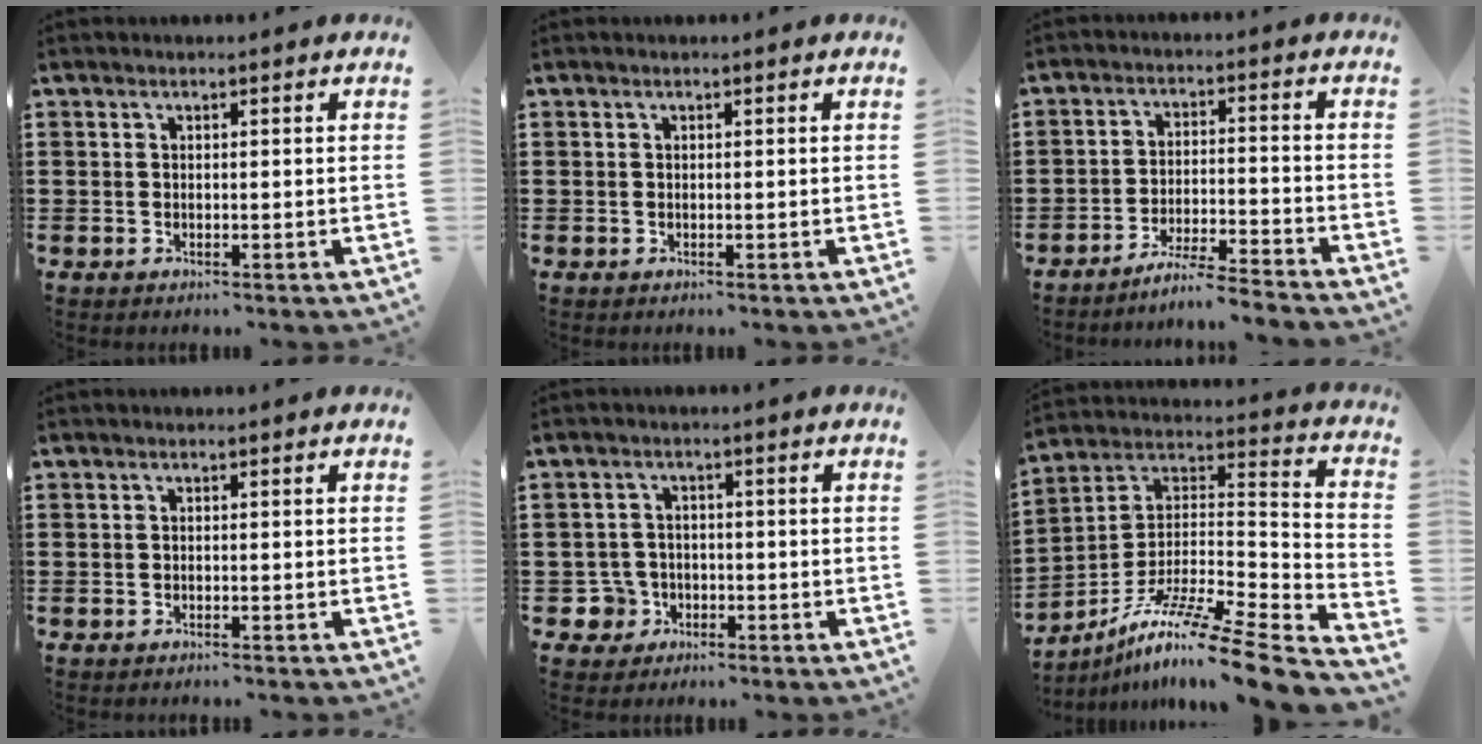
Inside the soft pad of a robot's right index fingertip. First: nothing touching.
{"total": 0.0}
{"total": 5.2, "force": [-4.9, -0.5, 1.6], "torque": [-0.034, -0.009, -0.097]}
{"total": 0.5, "force": [-0.5, 0.0, 0.1], "torque": [-0.003, -0.002, -0.010]}
{"total": 4.2, "force": [-2.0, 3.5, 1.3], "torque": [-0.052, -0.001, -0.045]}
{"total": 12.0, "force": [-9.2, 0.1, 7.6], "torque": [-0.129, 0.001, -0.173]}